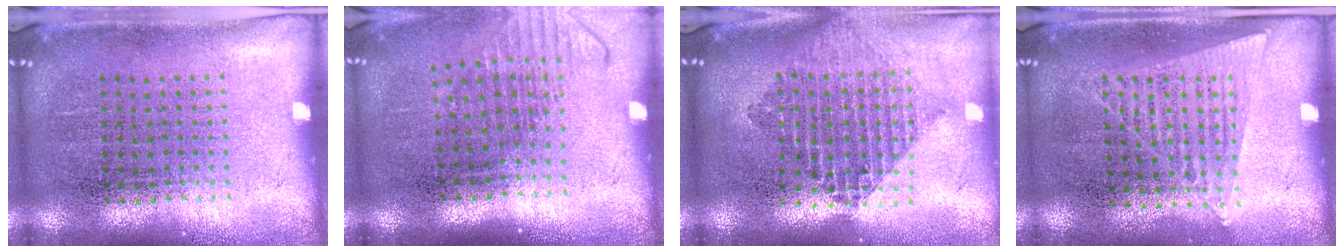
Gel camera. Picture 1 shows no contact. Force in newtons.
{"total": 1.3, "press": 1.0, "slide": 0.9}
{"total": 2.1, "press": 1.7, "slide": 1.2}
{"total": 1.2, "press": 1.1, "slide": 0.5}